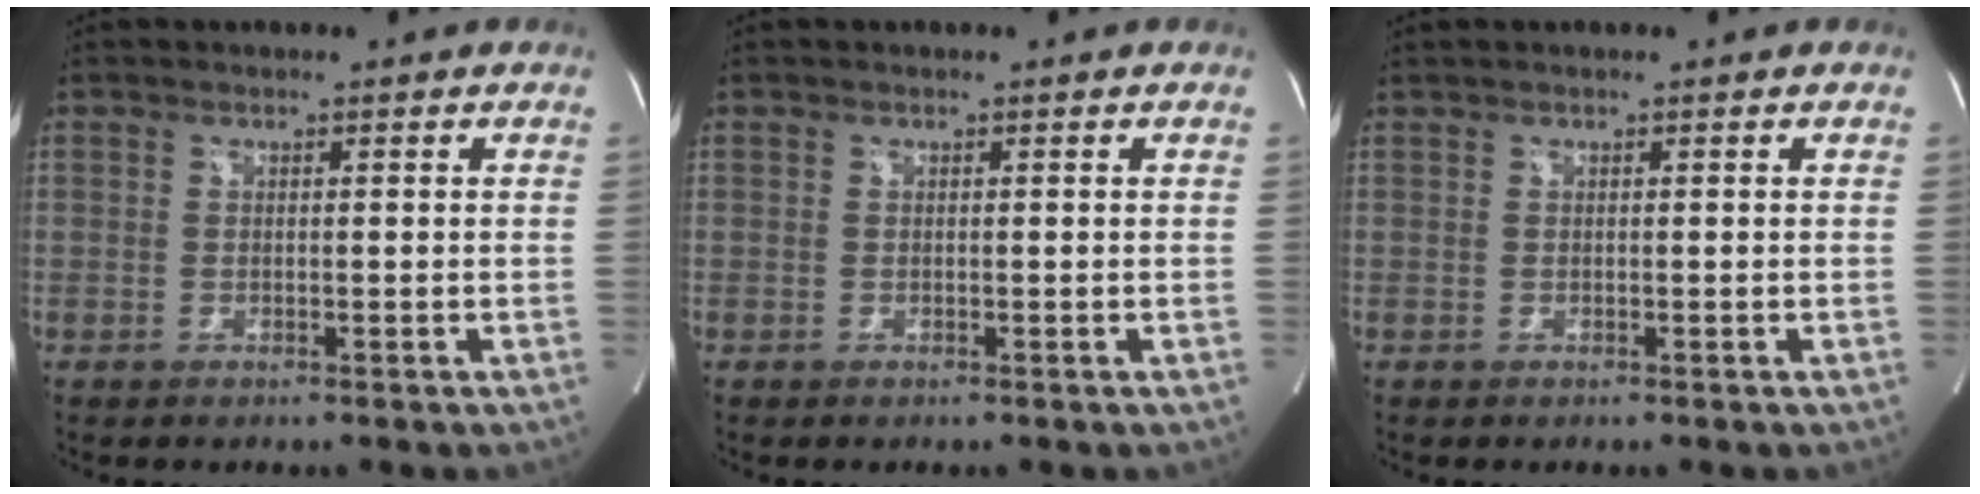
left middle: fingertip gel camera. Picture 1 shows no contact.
{"total": 0.0}
{"total": 0.0}